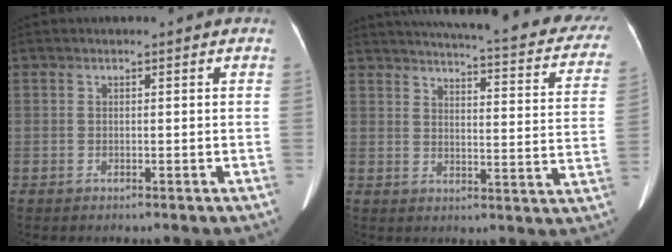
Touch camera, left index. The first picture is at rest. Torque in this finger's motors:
{"motor_torque": [0.82, -1.32, 0.44, 0.10]}